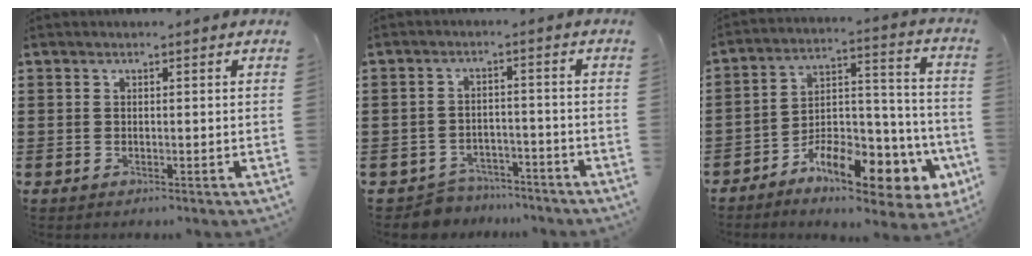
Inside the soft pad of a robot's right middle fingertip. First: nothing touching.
{"total": 4.3, "force": [-4.2, 0.9, -0.1], "torque": [-0.007, 0.004, -0.088]}
{"total": 11.3, "force": [-7.5, 4.8, 7.0], "torque": [-0.114, 0.025, -0.130]}